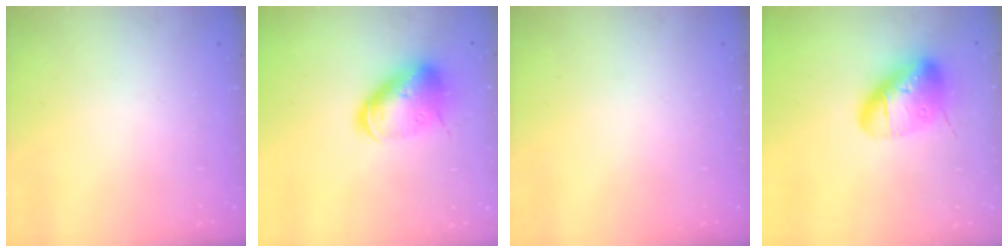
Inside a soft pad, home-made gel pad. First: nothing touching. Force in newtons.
{"total": 13.6, "press": 13.4, "slide": 2.3}
{"total": 0.0}
{"total": 14.9, "press": 14.8, "slide": 1.9}